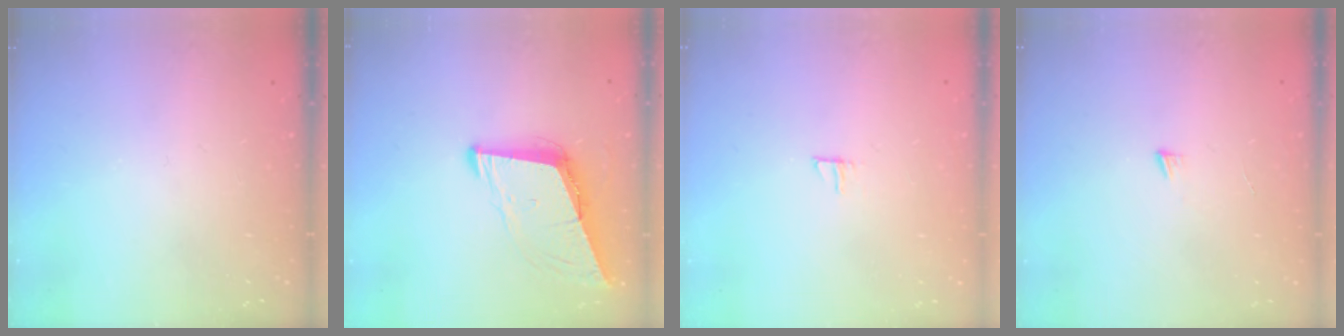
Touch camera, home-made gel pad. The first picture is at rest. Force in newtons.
{"total": 8.6, "press": 7.7, "slide": 3.8}
{"total": 3.7, "press": 3.7, "slide": 0.3}
{"total": 3.0, "press": 3.0, "slide": 0.3}